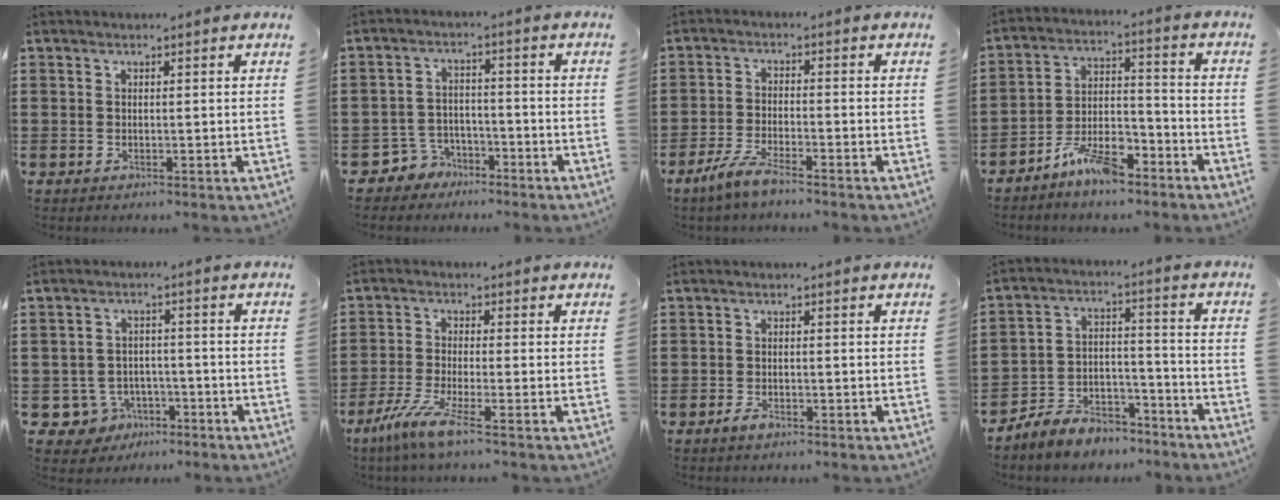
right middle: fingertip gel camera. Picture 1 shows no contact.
{"total": 4.2, "force": [-3.5, 2.3, 0.3], "torque": [-0.031, 0.003, -0.078]}
{"total": 4.8, "force": [-3.8, 0.5, 2.8], "torque": [-0.072, -0.009, -0.078]}
{"total": 7.9, "force": [-6.5, 2.2, 4.0], "torque": [-0.080, 0.009, -0.123]}
{"total": 4.6, "force": [-3.2, 3.2, 1.0], "torque": [-0.041, 0.009, -0.065]}
{"total": 5.9, "force": [-3.9, 0.3, 4.5], "torque": [-0.109, -0.020, -0.078]}
{"total": 1.6, "force": [-1.1, 0.8, 0.8], "torque": [-0.017, 0.001, -0.022]}
{"total": 6.3, "force": [-5.9, 1.9, 0.7], "torque": [-0.022, 0.013, -0.121]}